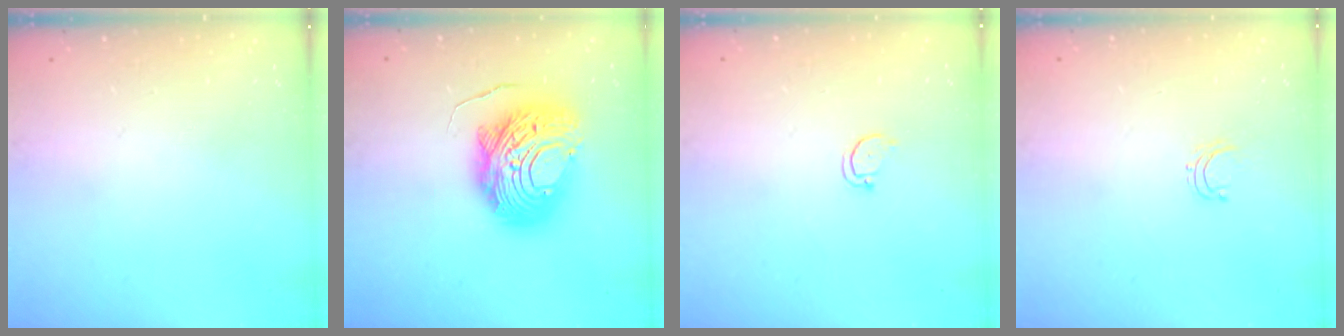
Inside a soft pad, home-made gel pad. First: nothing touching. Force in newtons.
{"total": 17.5, "press": 17.5, "slide": 1.5}
{"total": 2.2, "press": 2.2, "slide": 0.2}
{"total": 3.1, "press": 3.1, "slide": 0.2}